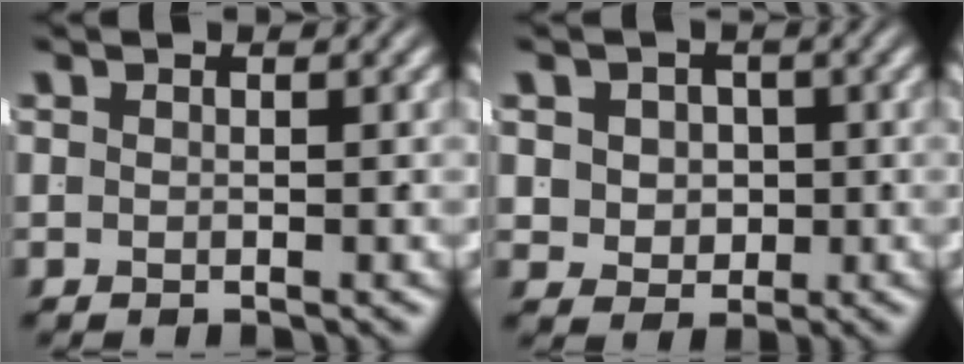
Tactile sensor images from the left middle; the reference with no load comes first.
{"total": 4.2, "force": [0.4, 3.7, 1.9], "torque": [-0.037, -0.014, 0.013]}